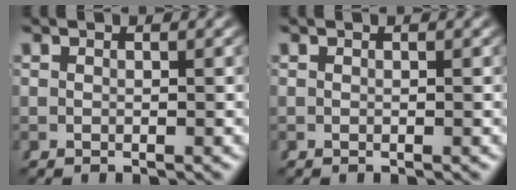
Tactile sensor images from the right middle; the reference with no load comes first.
{"total": 0.0}